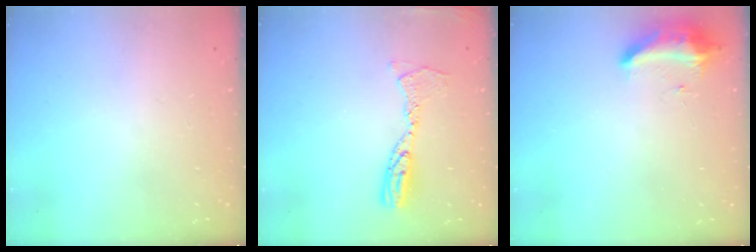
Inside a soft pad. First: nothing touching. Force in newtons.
{"total": 10.3, "press": 10.3, "slide": 1.0}
{"total": 9.1, "press": 9.1, "slide": 0.0}